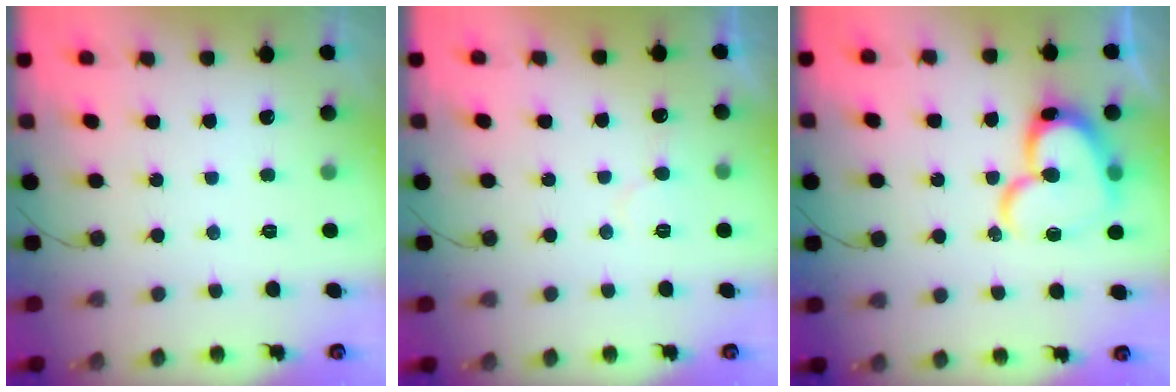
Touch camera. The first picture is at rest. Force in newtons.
{"total": 5.4, "press": 5.3, "slide": 0.4}
{"total": 17.3, "press": 17.2, "slide": 1.5}